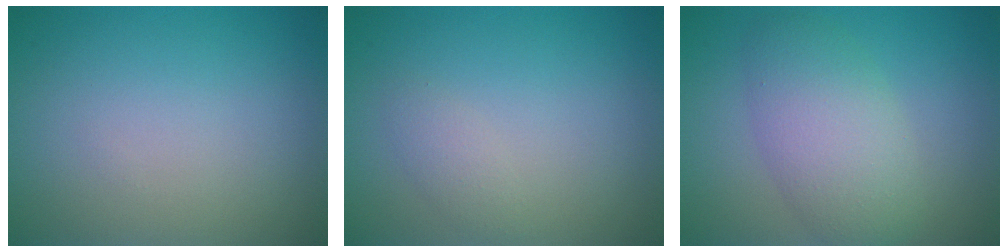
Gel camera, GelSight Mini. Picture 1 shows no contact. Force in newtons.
{"total": 1.1, "press": 1.1, "slide": 0.0}
{"total": 5.2, "press": 5.2, "slide": 0.1}